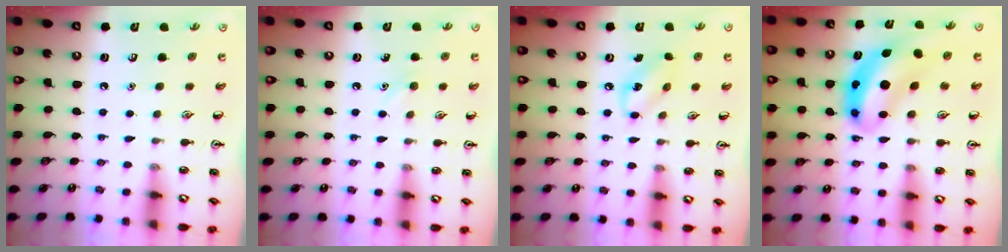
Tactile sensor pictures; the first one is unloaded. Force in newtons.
{"total": 4.6, "press": 4.4, "slide": 1.4}
{"total": 6.0, "press": 6.0, "slide": 0.6}
{"total": 8.9, "press": 8.5, "slide": 2.7}